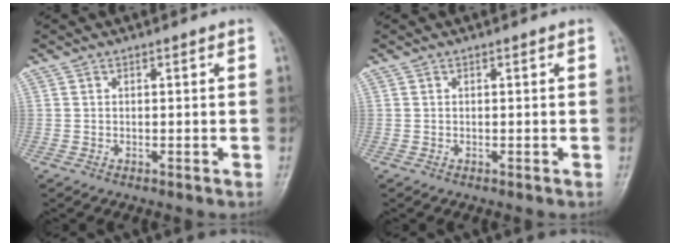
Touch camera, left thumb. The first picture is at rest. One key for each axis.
{"total": 0.0}